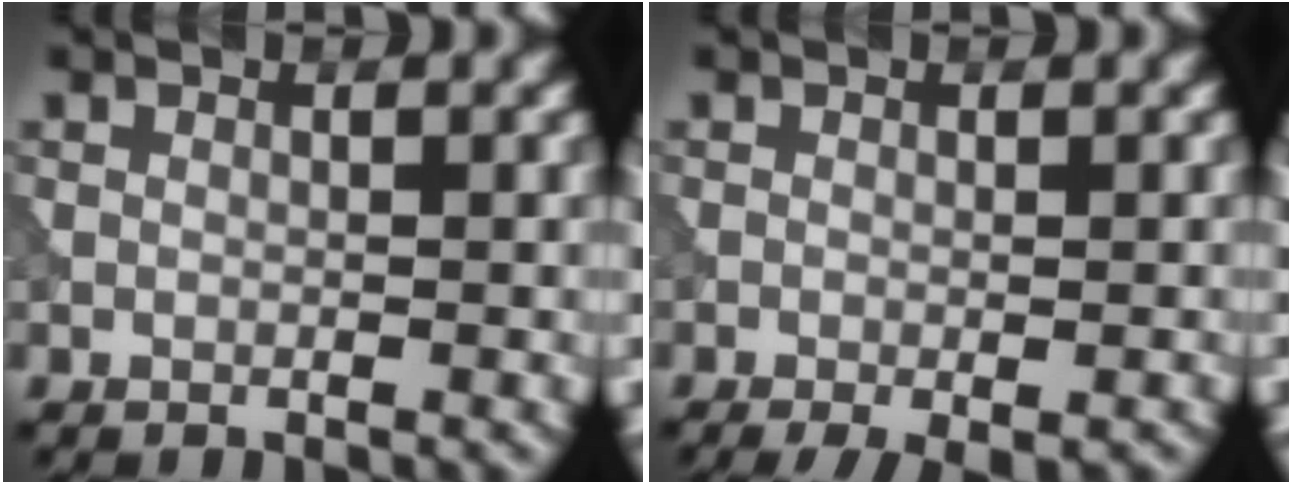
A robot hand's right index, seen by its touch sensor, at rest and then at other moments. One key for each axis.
{"total": 3.2, "fx": -1.7, "fy": 0.6, "fz": 2.5, "tx": -0.039, "ty": -0.004, "tz": -0.023}